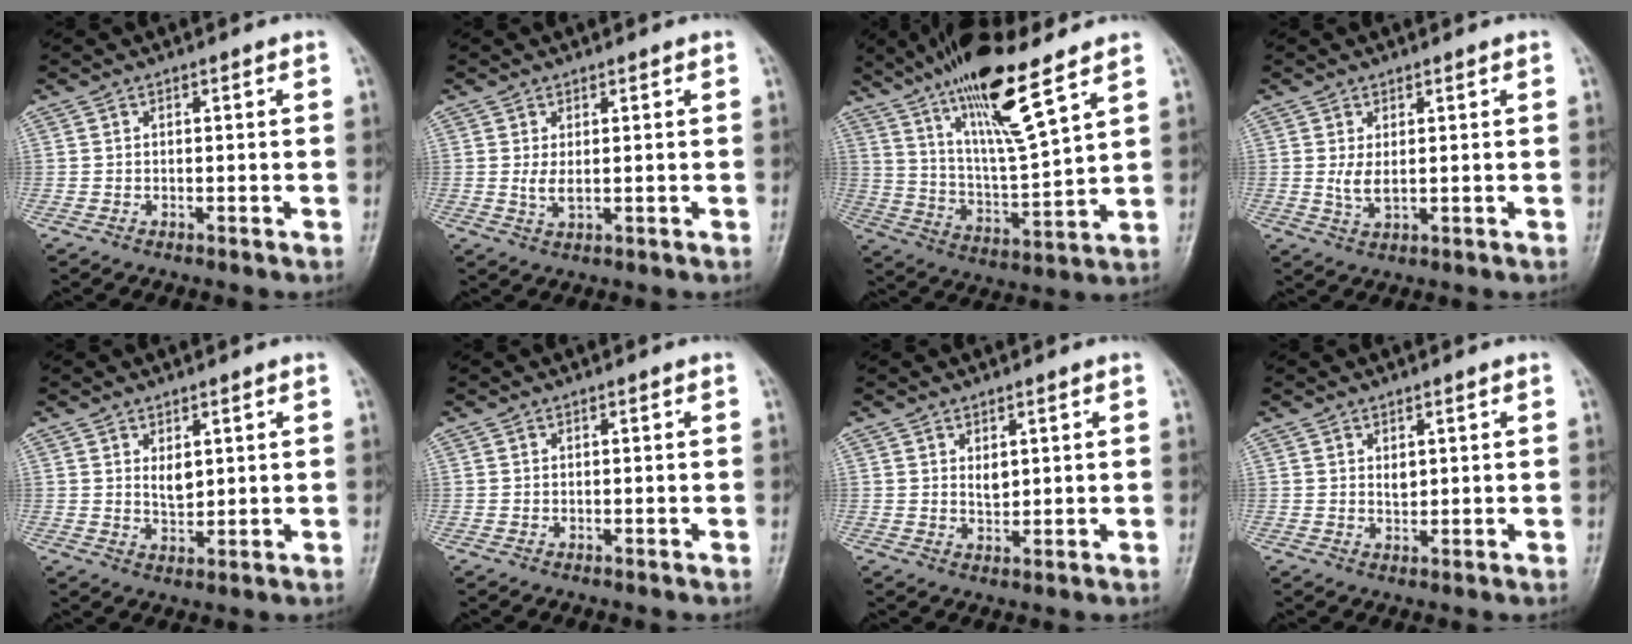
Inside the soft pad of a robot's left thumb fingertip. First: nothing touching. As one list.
[{"total": 2.7, "force": [0.7, 1.1, 2.4], "torque": [-0.044, -0.008, 0.016]}, {"total": 17.4, "force": [11.3, 3.0, 12.9], "torque": [-0.222, -0.057, 0.211]}, {"total": 3.4, "force": [0.8, 1.5, 2.9], "torque": [-0.053, -0.011, 0.021]}, {"total": 3.6, "force": [1.5, 1.9, 2.7], "torque": [-0.038, -0.016, 0.030]}, {"total": 0.0}, {"total": 2.8, "force": [1.2, 1.5, 2.0], "torque": [-0.026, -0.012, 0.023]}, {"total": 2.1, "force": [1.0, 1.2, 1.5], "torque": [-0.020, -0.008, 0.019]}]